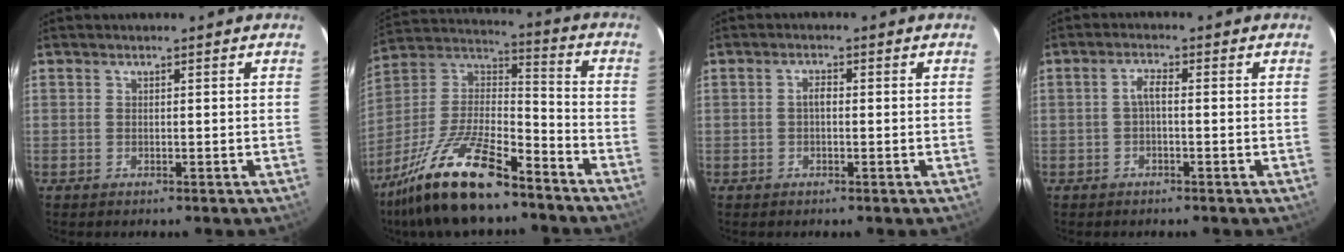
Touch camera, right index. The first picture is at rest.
{"total": 21.1, "force": [-14.8, 6.1, 13.7], "torque": [-0.282, -0.010, -0.264]}
{"total": 1.5, "force": [-0.2, 0.7, 1.3], "torque": [-0.024, 0.008, -0.006]}
{"total": 2.1, "force": [-0.5, 0.5, 2.0], "torque": [-0.041, 0.008, -0.009]}